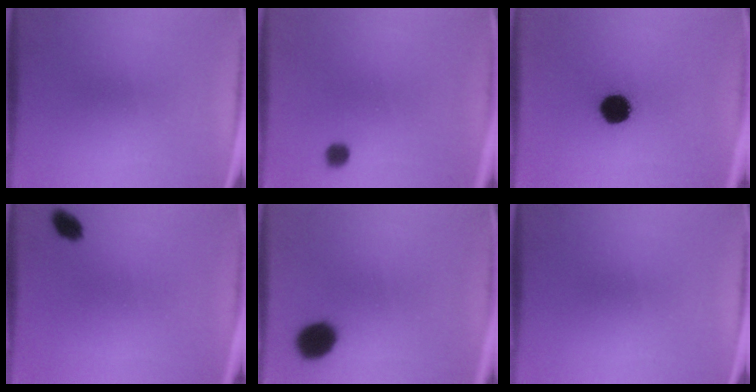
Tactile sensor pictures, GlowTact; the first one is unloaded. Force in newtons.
{"total": 2.6}
{"total": 9.4}
{"total": 2.8}
{"total": 8.7}
{"total": 0.0}